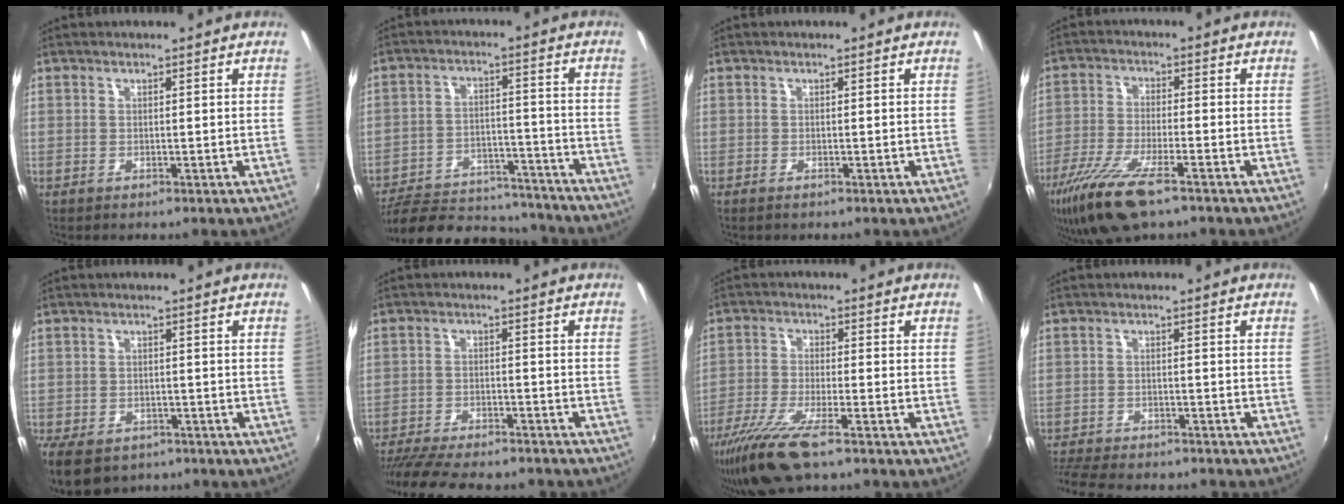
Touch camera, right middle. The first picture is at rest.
{"total": 20.3, "force": [-17.7, 7.5, 6.6], "torque": [-0.139, 0.022, -0.238]}
{"total": 0.7, "force": [-0.6, 0.1, 0.4], "torque": [-0.007, -0.004, -0.011]}
{"total": 12.6, "force": [-8.4, 3.1, 8.8], "torque": [-0.195, -0.038, -0.162]}
{"total": 9.0, "force": [-6.1, 5.0, 4.4], "torque": [-0.107, -0.028, -0.098]}
{"total": 18.3, "force": [-15.8, 4.2, 8.3], "torque": [-0.169, -0.032, -0.233]}
{"total": 11.2, "force": [-8.0, 1.8, 7.6], "torque": [-0.170, -0.038, -0.151]}
{"total": 13.0, "force": [-11.5, 3.1, 5.3], "torque": [-0.129, -0.023, -0.179]}